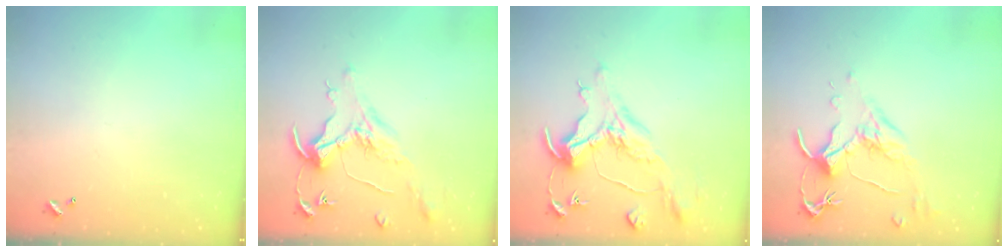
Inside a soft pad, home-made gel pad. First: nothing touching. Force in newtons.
{"total": 1.6, "press": 1.4, "slide": 0.7}
{"total": 1.5, "press": 0.8, "slide": 1.2}
{"total": 1.6, "press": 1.4, "slide": 0.7}